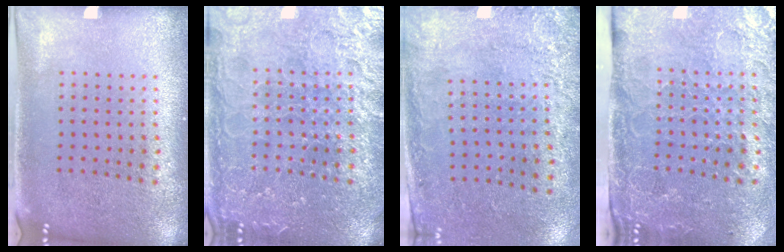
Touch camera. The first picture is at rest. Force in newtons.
{"total": 6.9, "press": 6.8, "slide": 0.9}
{"total": 2.8, "press": 2.0, "slide": 1.9}
{"total": 4.4, "press": 3.6, "slide": 2.5}